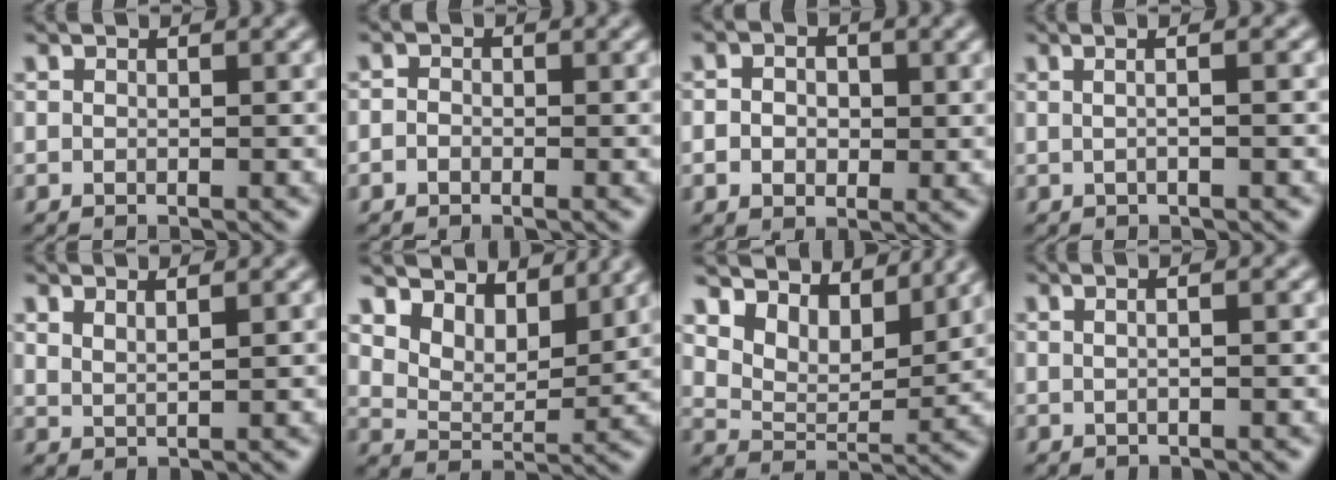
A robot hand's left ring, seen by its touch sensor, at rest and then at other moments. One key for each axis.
{"total": 0.9, "fx": -0.3, "fy": 0.8, "fz": 0.3, "tx": -0.004, "ty": 0.000, "tz": -0.013}
{"total": 2.7, "fx": 0.2, "fy": 2.1, "fz": 1.8, "tx": -0.034, "ty": 0.002, "tz": -0.002}
{"total": 3.7, "fx": 1.1, "fy": 1.7, "fz": 3.1, "tx": -0.017, "ty": 0.014, "tz": -0.017}
{"total": 1.4, "fx": 1.3, "fy": 0.3, "fz": 0.6, "tx": -0.011, "ty": 0.000, "tz": 0.021}
{"total": 6.5, "fx": 5.8, "fy": 2.1, "fz": 2.0, "tx": -0.061, "ty": -0.004, "tz": 0.093}
{"total": 7.2, "fx": 6.4, "fy": 2.4, "fz": 2.5, "tx": -0.068, "ty": 0.002, "tz": 0.095}
{"total": 3.7, "fx": 1.4, "fy": 1.9, "fz": 2.9, "tx": -0.014, "ty": 0.029, "tz": -0.018}